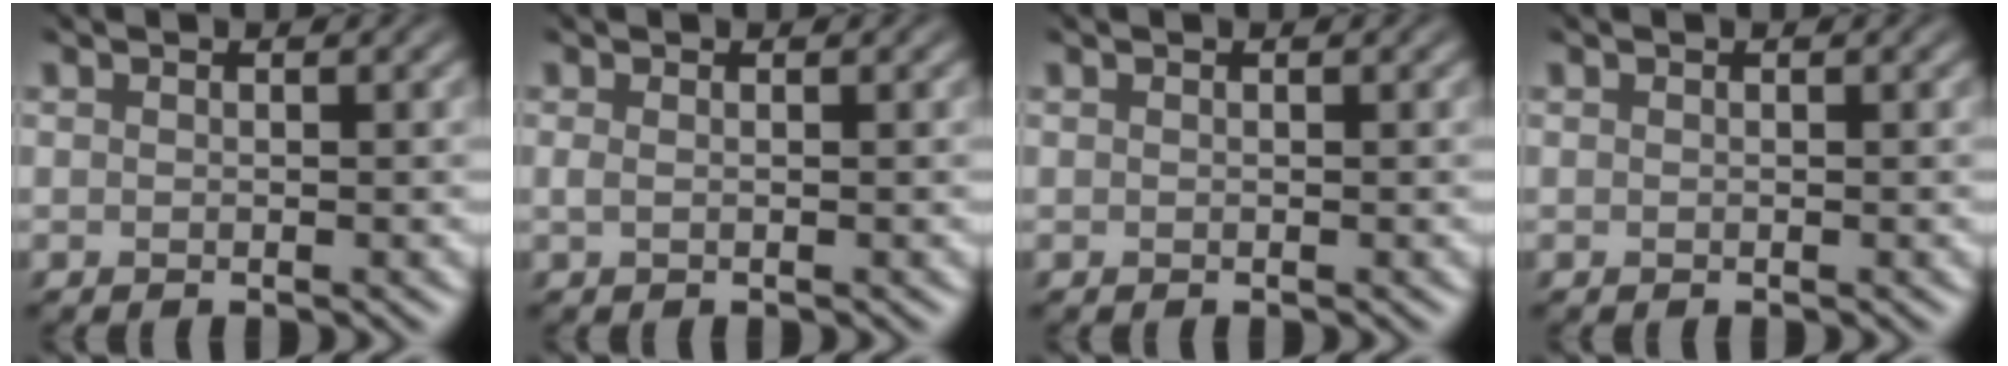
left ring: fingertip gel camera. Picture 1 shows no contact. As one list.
[{"total": 0.6, "force": [0.1, 0.3, 0.5], "torque": [-0.007, 0.000, -0.001]}, {"total": 0.0}, {"total": 0.0}]